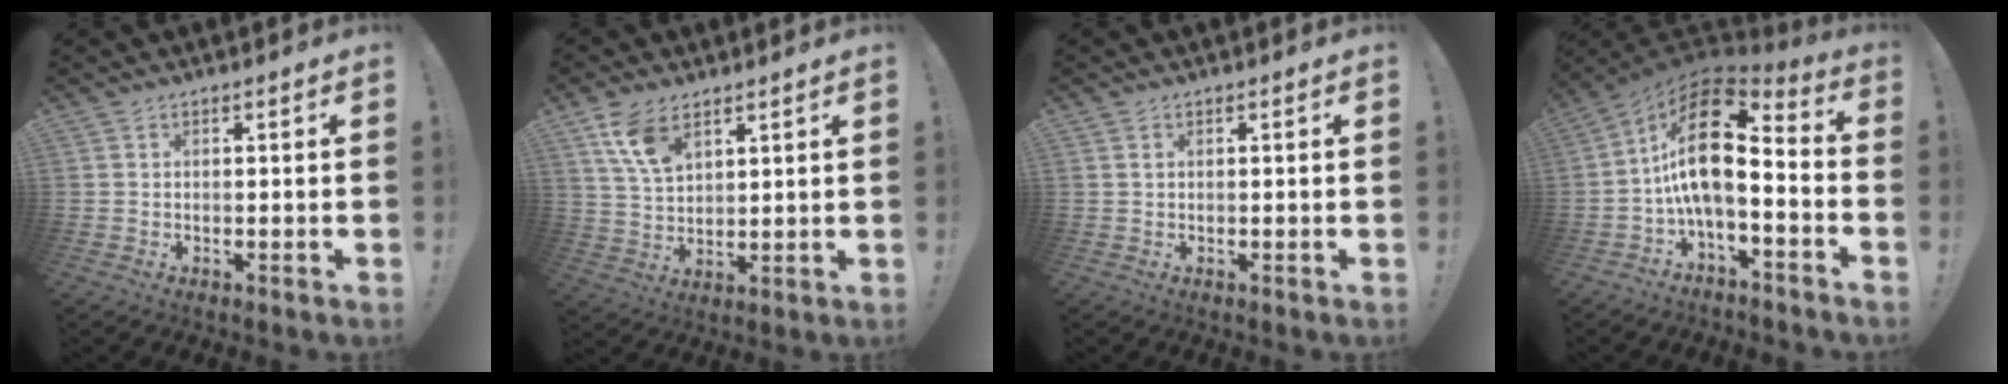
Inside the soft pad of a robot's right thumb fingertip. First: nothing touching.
{"total": 9.3, "force": [5.7, 4.9, 5.6], "torque": [-0.099, -0.021, 0.108]}
{"total": 0.7, "force": [0.4, 0.3, 0.5], "torque": [-0.019, 0.005, 0.008]}
{"total": 17.5, "force": [1.8, 7.7, 15.6], "torque": [-0.276, -0.009, 0.030]}